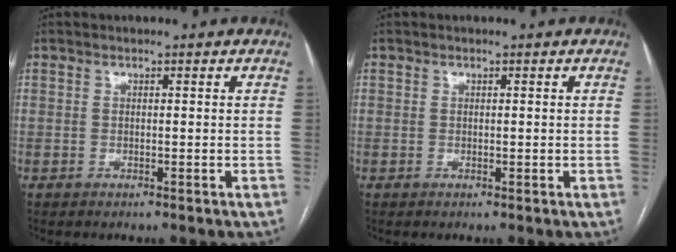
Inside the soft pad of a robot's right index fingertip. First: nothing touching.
{"total": 0.5, "force": [0.0, 0.4, 0.4], "torque": [-0.006, -0.002, 0.002]}